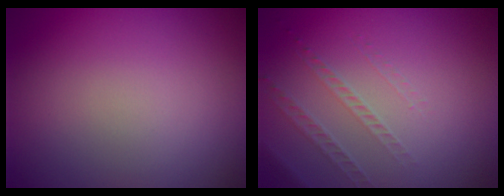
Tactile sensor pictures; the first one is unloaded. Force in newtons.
{"total": 1.3, "press": 0.9, "slide": 0.9}